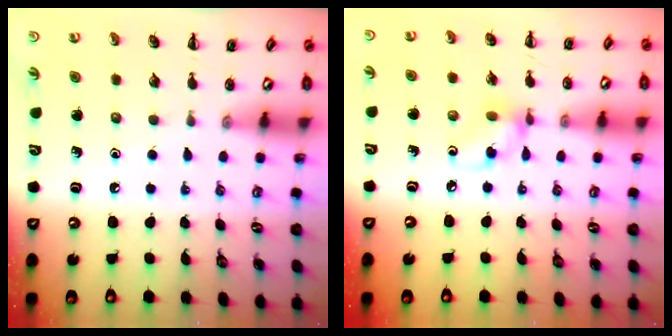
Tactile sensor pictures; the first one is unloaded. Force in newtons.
{"total": 6.6, "press": 6.6, "slide": 0.1}